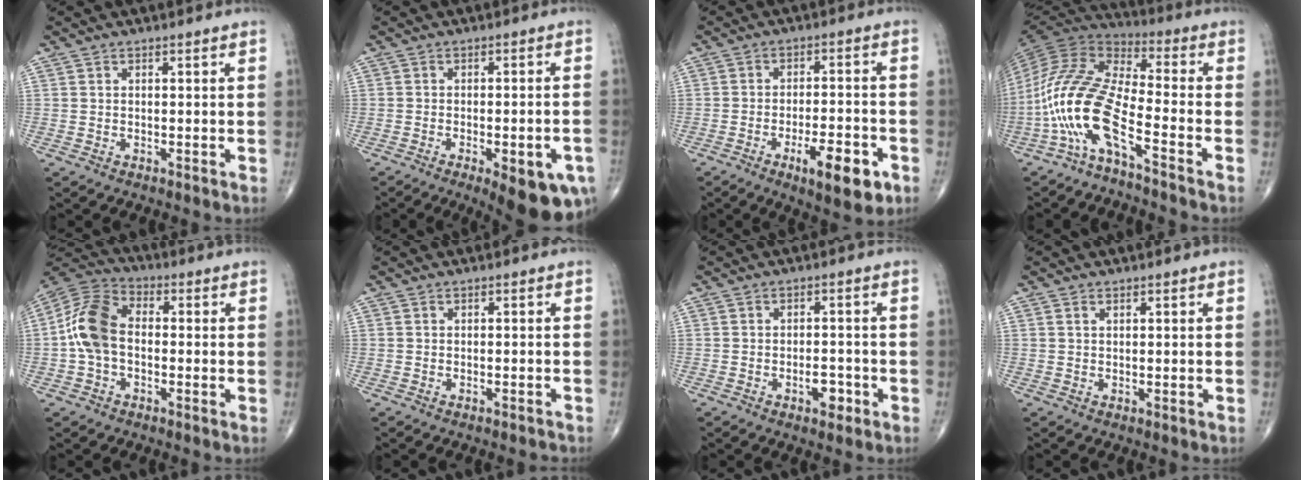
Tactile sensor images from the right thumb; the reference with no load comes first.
{"total": 13.5, "force": [-6.2, 4.5, 11.2], "torque": [-0.112, 0.013, -0.069]}
{"total": 10.9, "force": [-5.1, 3.5, 9.0], "torque": [-0.131, 0.018, -0.069]}
{"total": 14.7, "force": [-6.8, 3.7, 12.5], "torque": [-0.279, 0.067, -0.144]}
{"total": 11.0, "force": [-0.9, 7.2, 8.3], "torque": [-0.164, 0.033, -0.031]}
{"total": 0.8, "force": [-0.7, 0.0, 0.2], "torque": [-0.011, 0.004, -0.008]}
{"total": 3.6, "force": [-1.6, 1.8, 2.6], "torque": [-0.024, 0.010, -0.023]}
{"total": 0.7, "force": [0.4, 0.4, 0.5], "torque": [-0.012, 0.002, 0.008]}